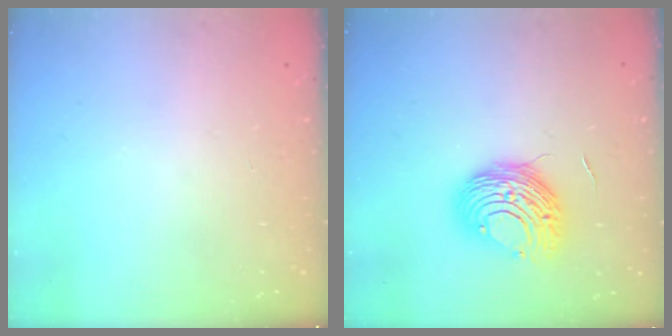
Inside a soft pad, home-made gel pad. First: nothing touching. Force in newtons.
{"total": 10.1, "press": 10.1, "slide": 0.7}